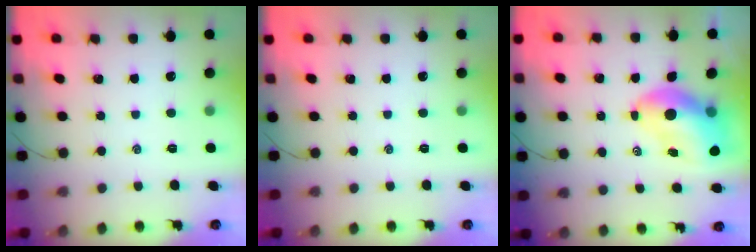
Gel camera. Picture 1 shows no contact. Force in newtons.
{"total": 0.0}
{"total": 9.6, "press": 9.2, "slide": 2.6}